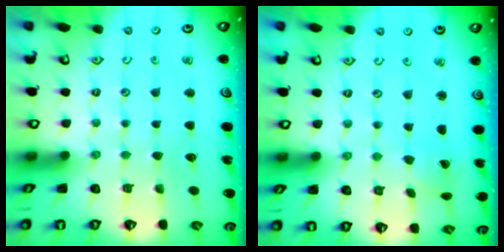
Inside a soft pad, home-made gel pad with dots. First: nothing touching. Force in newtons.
{"total": 0.0}